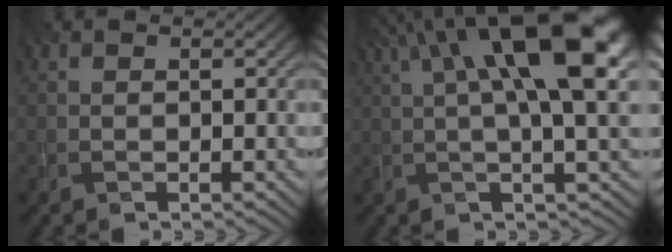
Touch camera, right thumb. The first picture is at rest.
{"total": 15.1, "force": [4.8, 4.1, 13.7], "torque": [-0.224, 0.021, 0.078]}